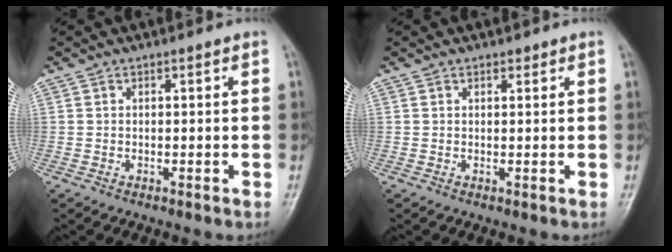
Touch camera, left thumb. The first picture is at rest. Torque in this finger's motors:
{"motor_torque": [-0.17, -0.04, -0.01, 0.08, -0.03]}